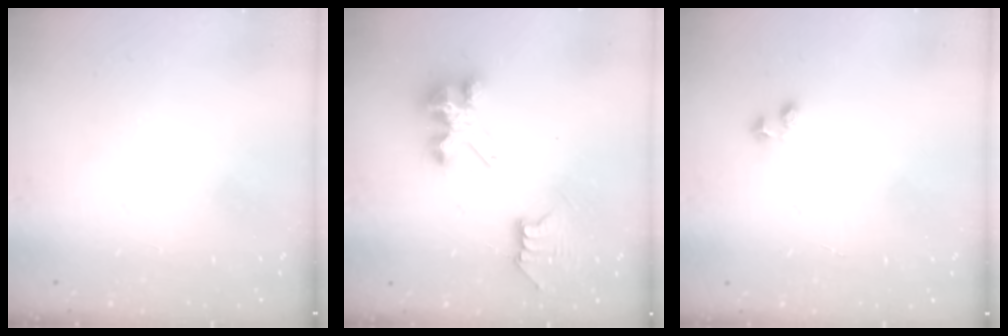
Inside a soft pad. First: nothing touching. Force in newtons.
{"total": 8.1, "press": 8.1, "slide": 0.3}
{"total": 1.8, "press": 1.7, "slide": 0.6}